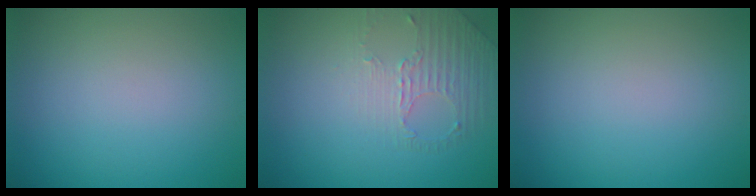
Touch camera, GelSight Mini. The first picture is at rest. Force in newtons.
{"total": 1.6, "press": 1.0, "slide": 1.2}
{"total": 0.0}